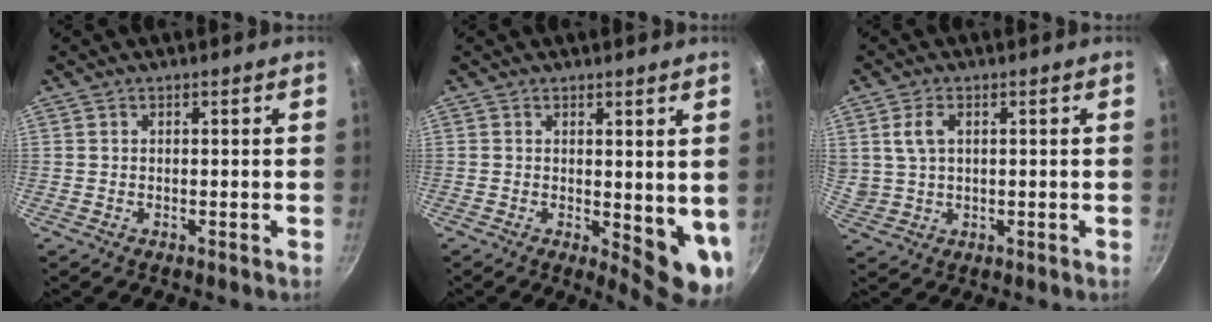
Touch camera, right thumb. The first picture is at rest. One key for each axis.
{"total": 8.0, "fx": 1.1, "fy": 3.4, "fz": 7.2, "tx": -0.075, "ty": -0.024, "tz": 0.020}
{"total": 5.1, "fx": 1.5, "fy": 3.3, "fz": 3.6, "tx": -0.062, "ty": 0.002, "tz": 0.035}